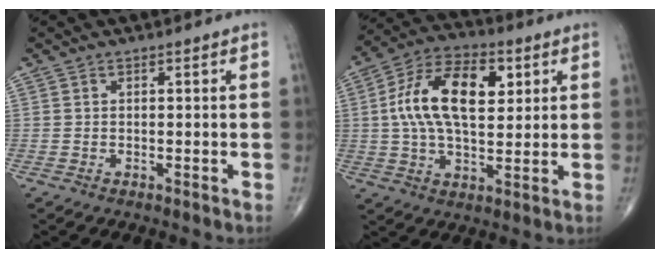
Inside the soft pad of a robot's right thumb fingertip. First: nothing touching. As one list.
[{"total": 16.8, "force": [3.6, 9.0, 13.7], "torque": [-0.231, 0.011, 0.057]}]